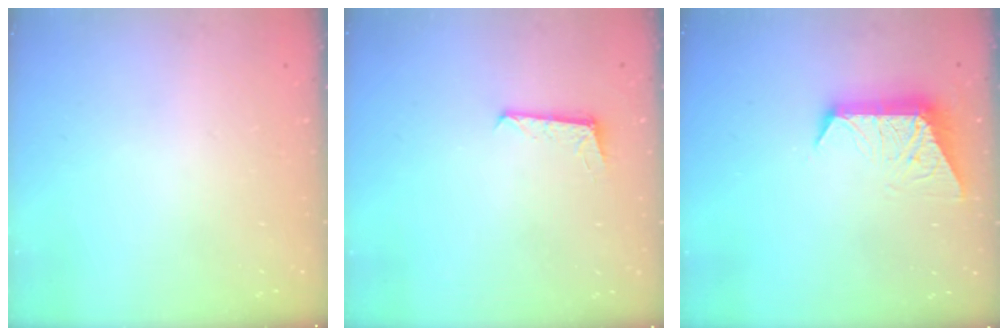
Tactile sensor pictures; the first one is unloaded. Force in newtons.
{"total": 5.1, "press": 5.0, "slide": 0.4}
{"total": 9.7, "press": 9.7, "slide": 0.2}